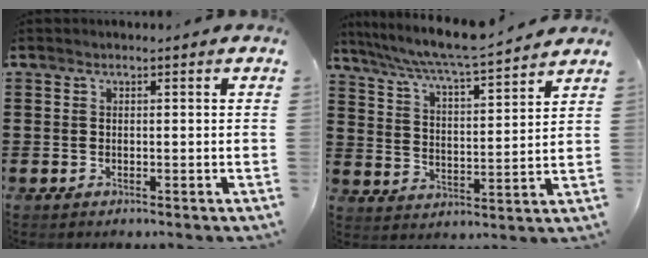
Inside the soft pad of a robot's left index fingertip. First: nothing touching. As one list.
[{"total": 6.6, "force": [6.0, -0.4, 2.7], "torque": [-0.077, -0.039, 0.099]}]